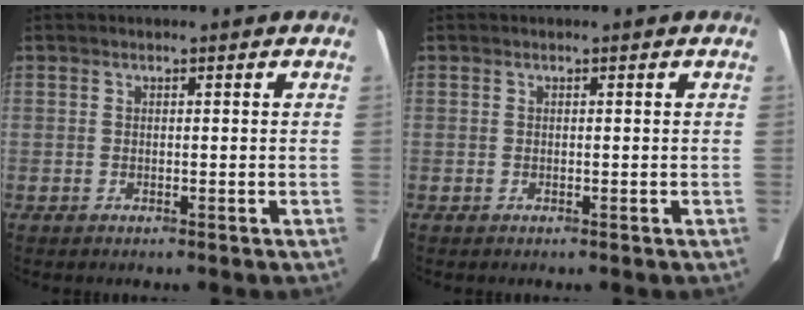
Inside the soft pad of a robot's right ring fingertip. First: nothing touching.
{"total": 0.0}